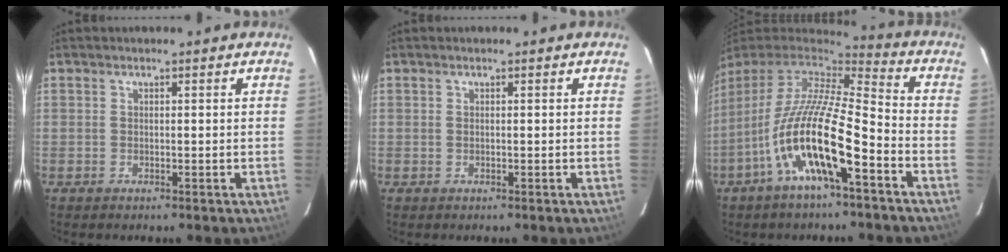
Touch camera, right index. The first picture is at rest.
{"total": 0.0}
{"total": 18.1, "force": [-7.9, 4.1, 15.7], "torque": [-0.289, -0.028, -0.154]}